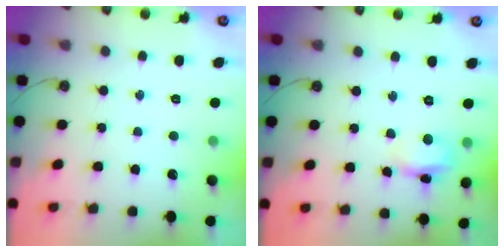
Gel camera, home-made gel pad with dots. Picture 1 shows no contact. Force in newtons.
{"total": 7.3, "press": 7.3, "slide": 0.5}